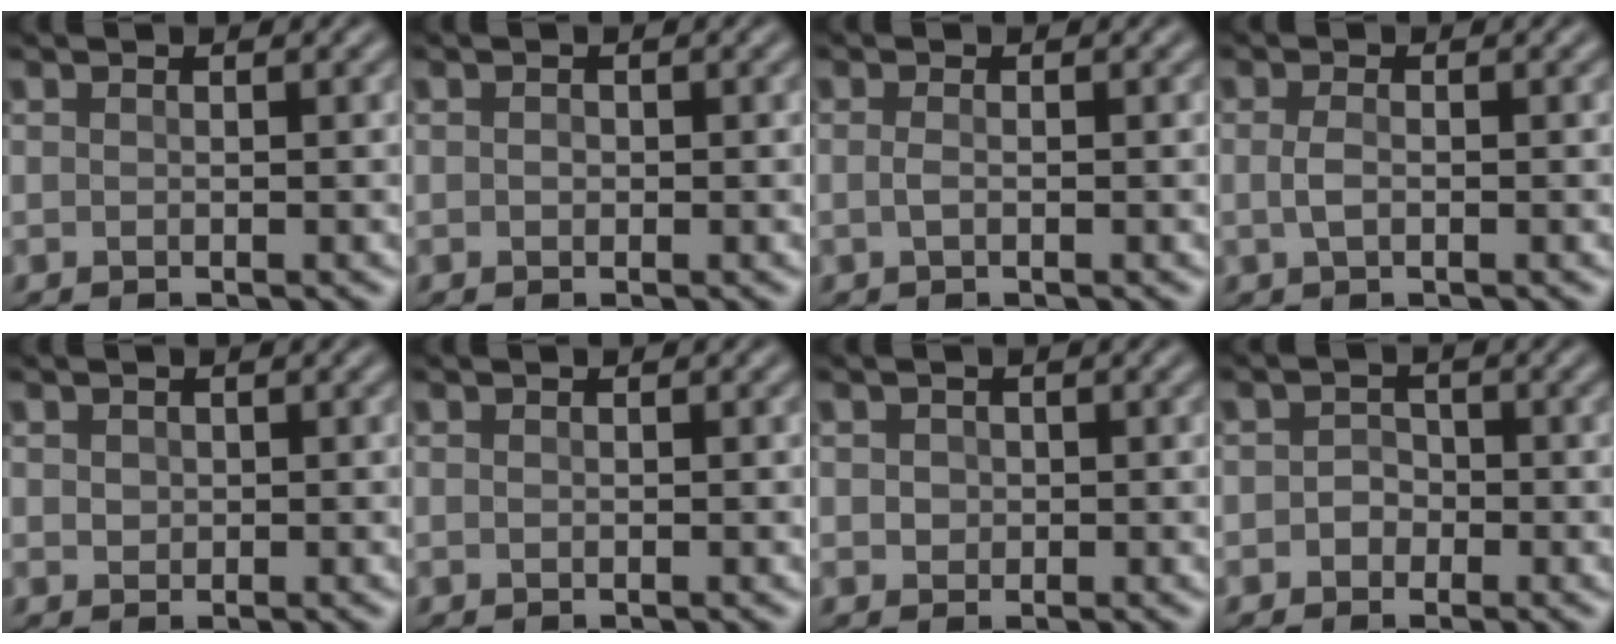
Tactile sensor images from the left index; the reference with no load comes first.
{"total": 0.6, "force": [0.0, 0.5, 0.3], "torque": [-0.006, -0.002, -0.002]}
{"total": 0.9, "force": [-0.2, 0.3, 0.8], "torque": [-0.020, -0.002, -0.006]}
{"total": 1.5, "force": [-0.2, 0.7, 1.3], "torque": [-0.031, 0.000, -0.007]}
{"total": 0.9, "force": [0.2, 0.8, 0.3], "torque": [-0.006, 0.000, 0.004]}
{"total": 0.0}
{"total": 1.2, "force": [0.2, 1.1, 0.4], "torque": [-0.003, 0.001, 0.001]}
{"total": 1.6, "force": [-0.5, 1.4, 0.5], "torque": [0.006, 0.001, -0.019]}